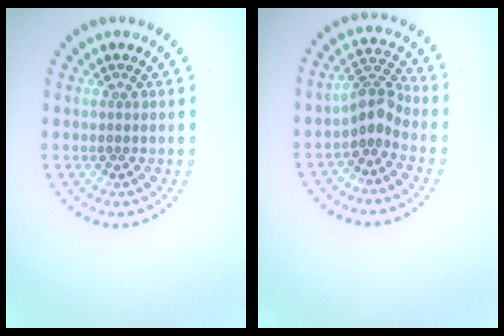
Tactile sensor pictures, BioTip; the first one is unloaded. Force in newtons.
{"total": 2.8, "press": 2.1, "slide": 1.8}